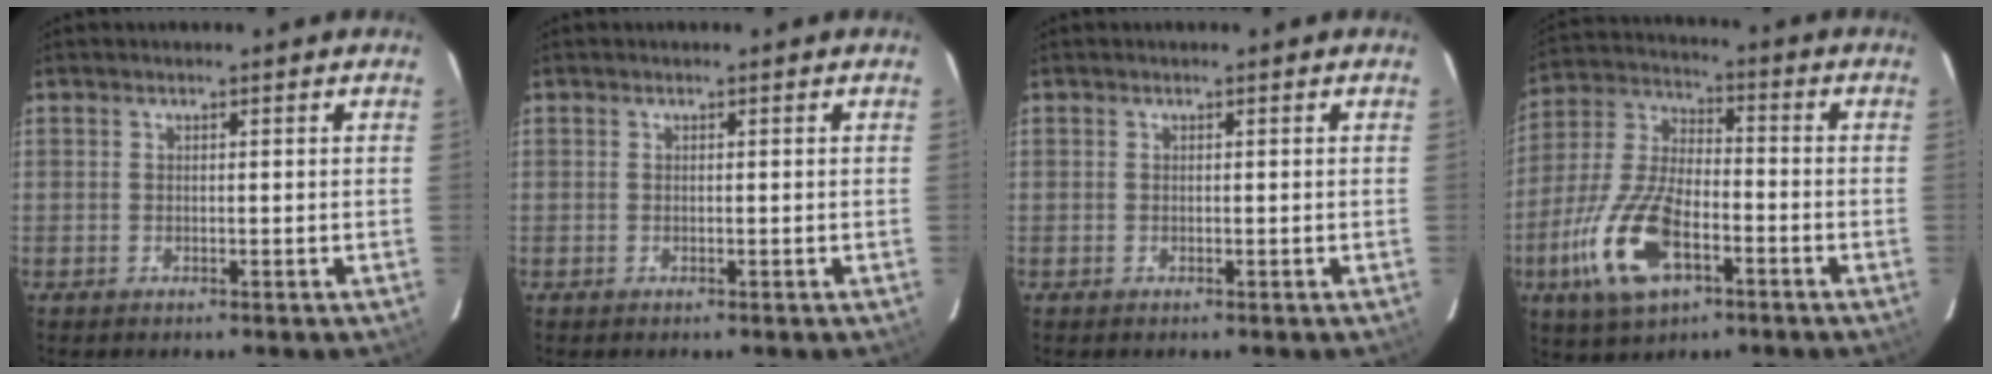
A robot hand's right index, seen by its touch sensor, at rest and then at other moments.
{"total": 0.0}
{"total": 0.0}
{"total": 16.2, "force": [-6.9, 7.5, 12.6], "torque": [-0.282, -0.007, -0.129]}